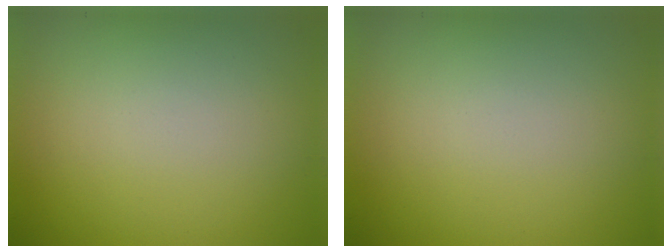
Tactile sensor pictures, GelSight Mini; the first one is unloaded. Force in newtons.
{"total": 0.0}